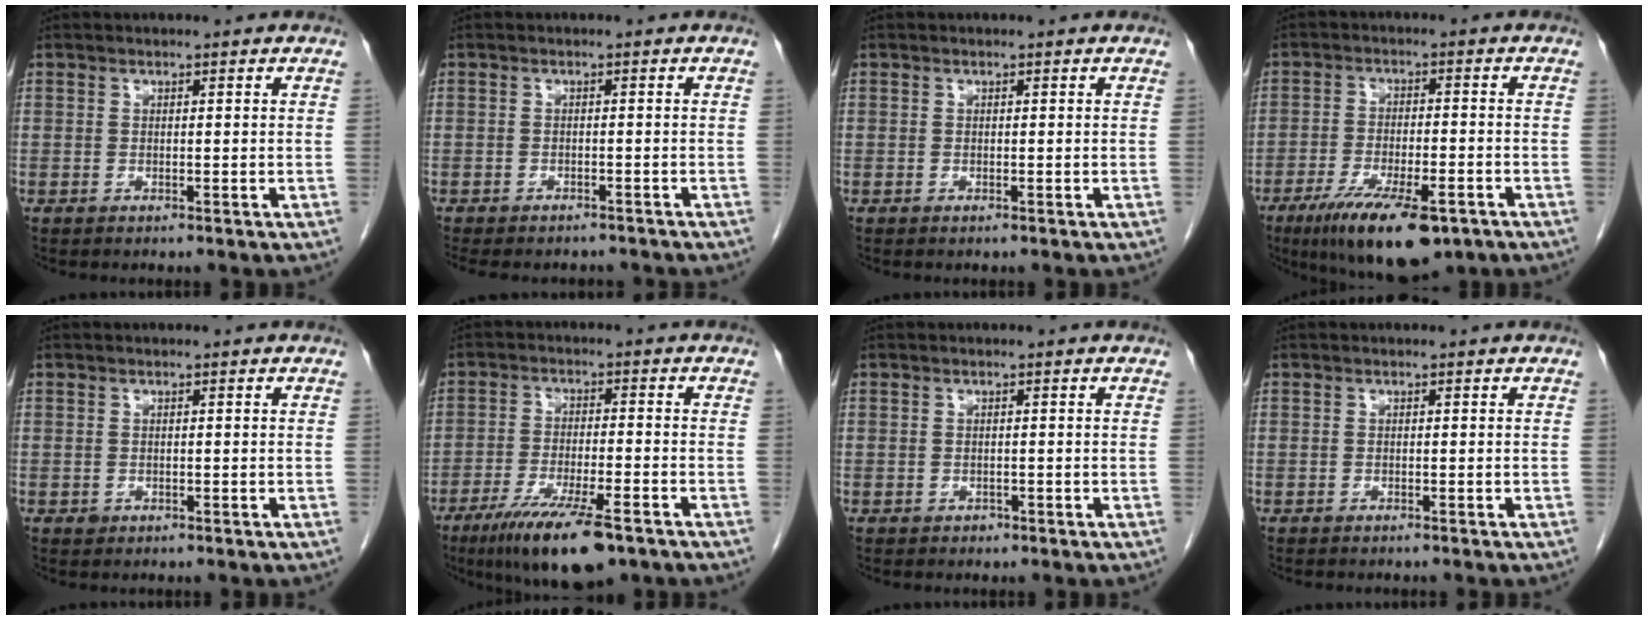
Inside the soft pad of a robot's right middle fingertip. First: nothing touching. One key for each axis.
{"total": 9.7, "fx": -8.6, "fy": 3.2, "fz": 3.1, "tx": -0.056, "ty": -0.002, "tz": -0.105}
{"total": 0.0}
{"total": 13.3, "fx": -8.5, "fy": 3.7, "fz": 9.5, "tx": -0.159, "ty": -0.022, "tz": -0.135}
{"total": 0.5, "fx": -0.2, "fy": 0.5, "fz": 0.1, "tx": -0.002, "ty": 0.003, "tz": -0.003}
{"total": 12.4, "fx": -8.2, "fy": 2.3, "fz": 8.9, "tx": -0.153, "ty": -0.026, "tz": -0.134}
{"total": 0.7, "fx": -0.4, "fy": 0.5, "fz": 0.1, "tx": -0.005, "ty": 0.002, "tz": -0.007}
{"total": 2.2, "fx": -2.0, "fy": 0.3, "fz": 0.8, "tx": -0.014, "ty": -0.002, "tz": -0.023}